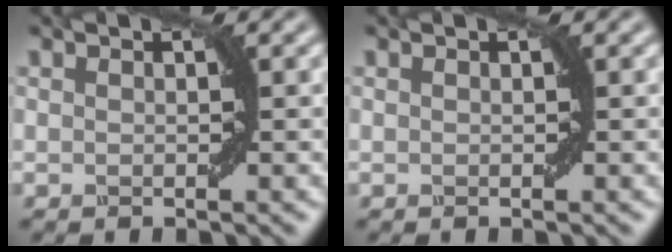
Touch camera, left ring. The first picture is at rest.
{"total": 0.0}